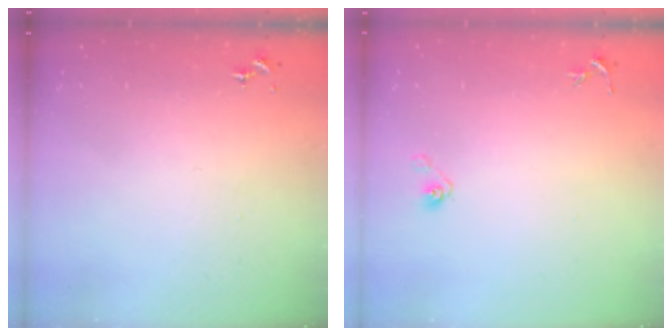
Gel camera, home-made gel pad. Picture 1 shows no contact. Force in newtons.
{"total": 4.0, "press": 3.3, "slide": 2.2}